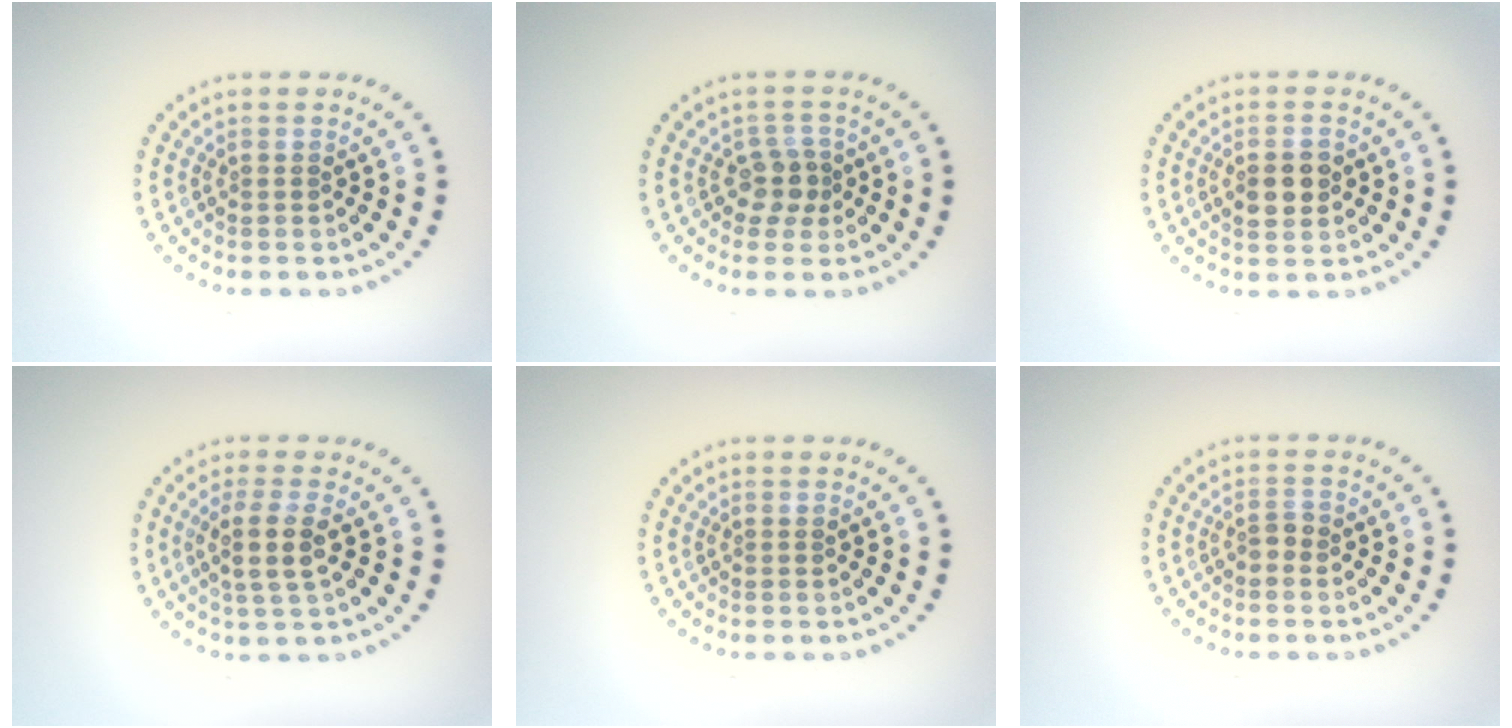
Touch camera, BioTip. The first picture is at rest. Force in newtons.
{"total": 2.3, "press": 1.8, "slide": 1.4}
{"total": 2.8, "press": 2.8, "slide": 0.1}
{"total": 2.8, "press": 2.6, "slide": 1.2}
{"total": 0.0}
{"total": 1.1, "press": 0.9, "slide": 0.5}